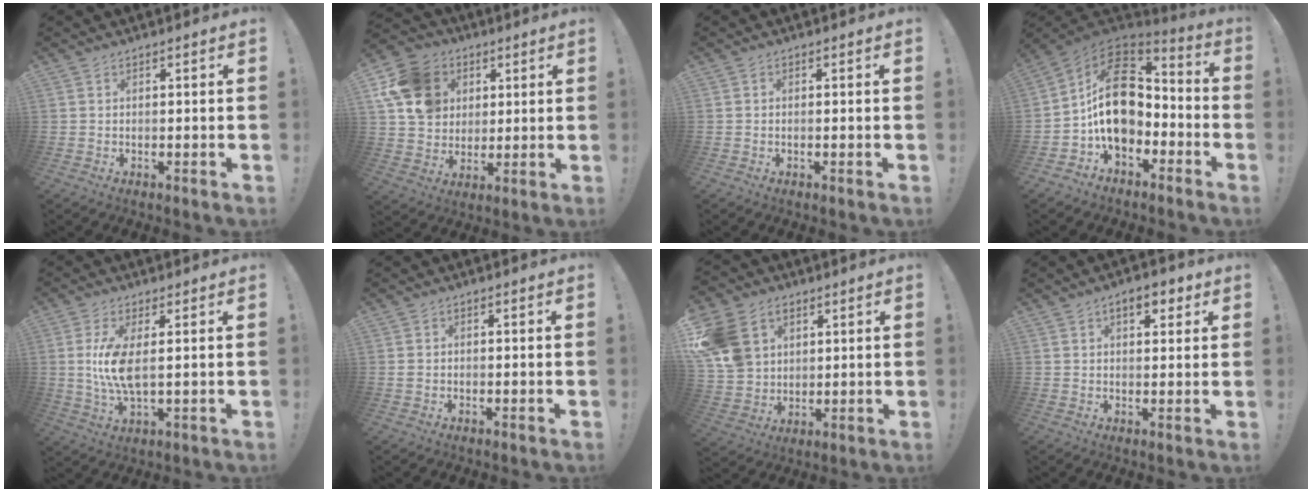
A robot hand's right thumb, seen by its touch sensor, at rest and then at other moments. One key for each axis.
{"total": 16.4, "fx": 5.5, "fy": 13.6, "fz": 7.4, "tx": -0.122, "ty": -0.016, "tz": 0.114}
{"total": 0.6, "fx": -0.5, "fy": 0.1, "fz": 0.3, "tx": -0.014, "ty": 0.003, "tz": -0.008}
{"total": 19.2, "fx": 0.7, "fy": 13.6, "fz": 13.6, "tx": -0.224, "ty": 0.012, "tz": 0.025}
{"total": 9.3, "fx": 1.3, "fy": 3.1, "fz": 8.7, "tx": -0.152, "ty": -0.019, "tz": 0.017}
{"total": 1.4, "fx": -0.2, "fy": 1.1, "fz": 0.8, "tx": -0.018, "ty": 0.007, "tz": -0.002}
{"total": 15.1, "fx": 6.1, "fy": 11.7, "fz": 7.3, "tx": -0.125, "ty": -0.019, "tz": 0.127}
{"total": 5.8, "fx": 3.0, "fy": 2.9, "fz": 4.0, "tx": -0.049, "ty": -0.005, "tz": 0.047}